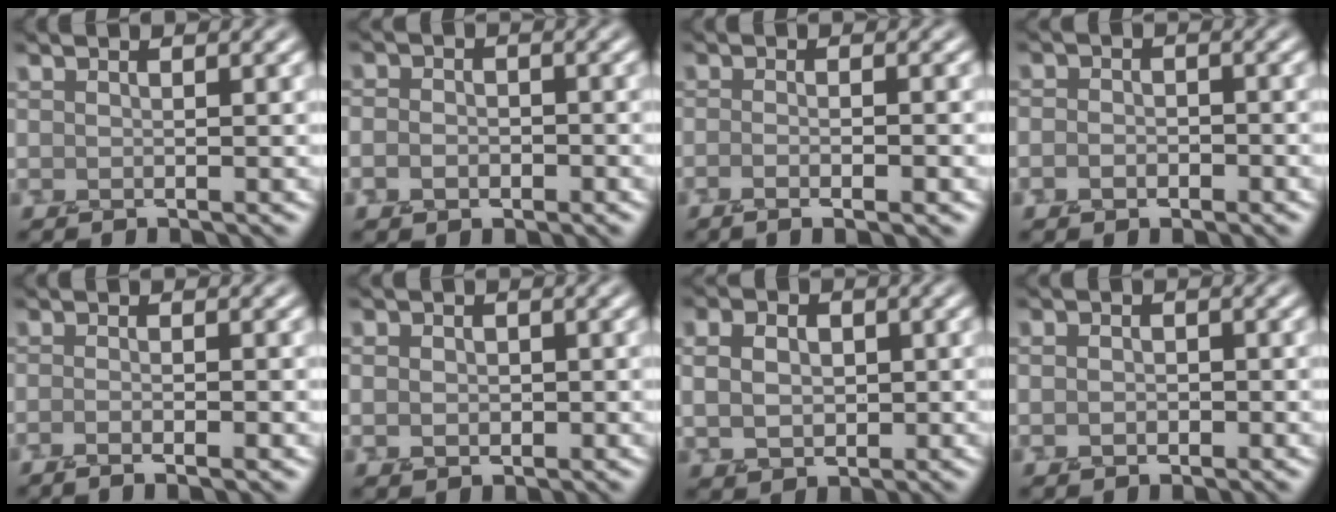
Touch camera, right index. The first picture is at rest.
{"total": 2.2, "force": [-0.7, 1.7, 1.1], "torque": [-0.007, 0.001, -0.017]}
{"total": 3.8, "force": [-1.2, 1.4, 3.3], "torque": [-0.022, -0.001, -0.026]}
{"total": 1.8, "force": [-0.7, 1.4, 0.9], "torque": [-0.001, 0.003, -0.018]}
{"total": 3.1, "force": [-1.2, 1.1, 2.6], "torque": [-0.019, 0.001, -0.021]}
{"total": 2.2, "force": [0.1, 1.9, 1.0], "torque": [-0.005, 0.005, -0.001]}
{"total": 4.3, "force": [0.6, 3.4, 2.6], "torque": [-0.036, 0.013, -0.002]}
{"total": 1.5, "force": [-0.2, 1.2, 0.8], "torque": [-0.009, 0.003, -0.005]}